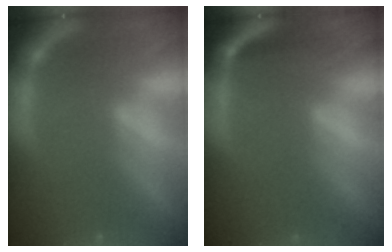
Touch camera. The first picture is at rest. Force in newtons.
{"total": 3.0}